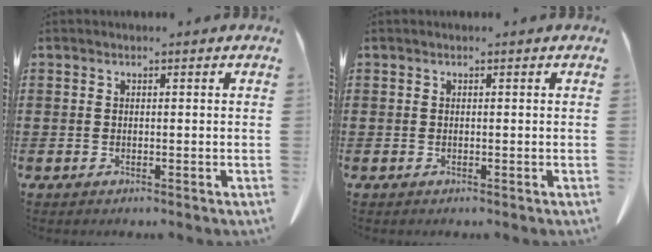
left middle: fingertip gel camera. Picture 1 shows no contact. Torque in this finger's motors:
{"motor_torque": [0.00, 0.00, 0.00, 0.00]}